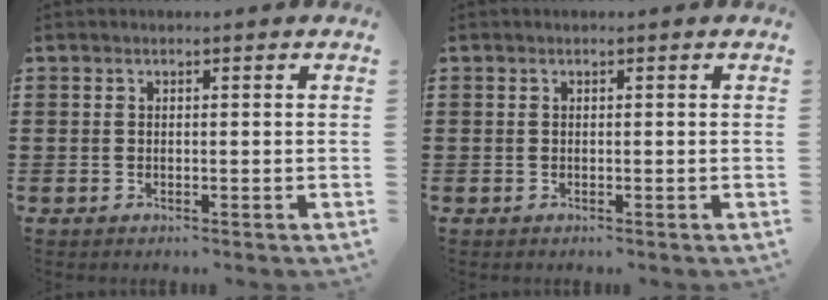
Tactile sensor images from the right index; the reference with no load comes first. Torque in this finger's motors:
{"motor_torque": [-0.25, 0.34, 0.00, 0.00]}